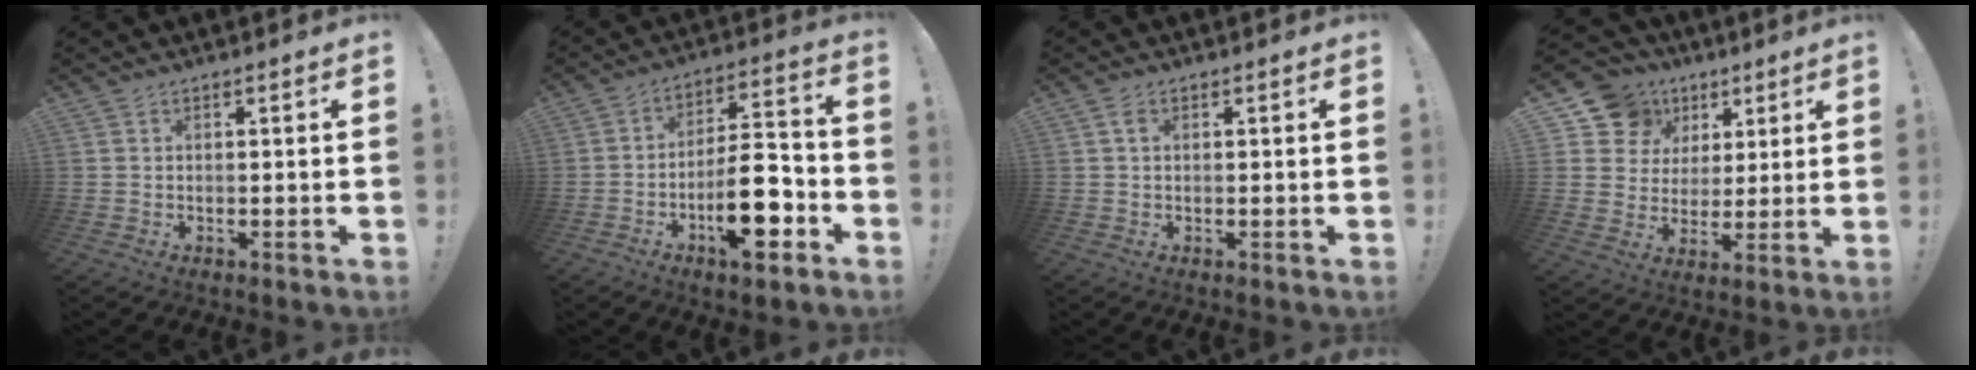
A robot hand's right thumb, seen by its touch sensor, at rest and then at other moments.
{"total": 16.3, "force": [-6.6, 6.8, 13.3], "torque": [-0.203, 0.042, -0.105]}
{"total": 1.6, "force": [0.6, 1.0, 1.1], "torque": [-0.017, 0.003, 0.008]}
{"total": 12.9, "force": [6.7, 10.4, 3.4], "torque": [-0.055, -0.040, 0.140]}